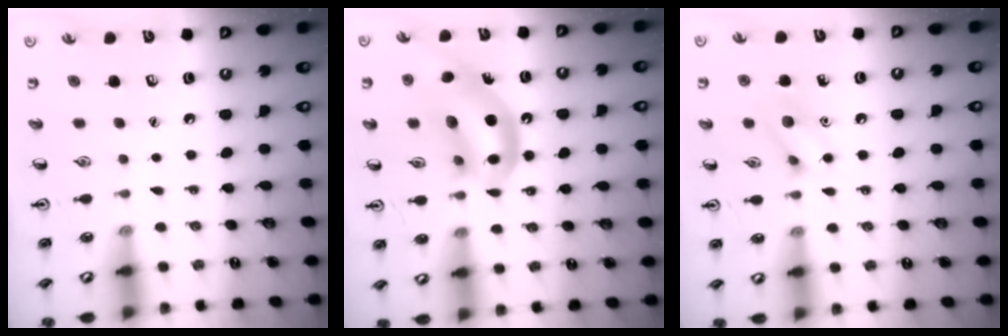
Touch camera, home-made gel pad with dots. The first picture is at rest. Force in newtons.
{"total": 13.6, "press": 13.0, "slide": 4.3}
{"total": 8.3, "press": 8.3, "slide": 0.5}